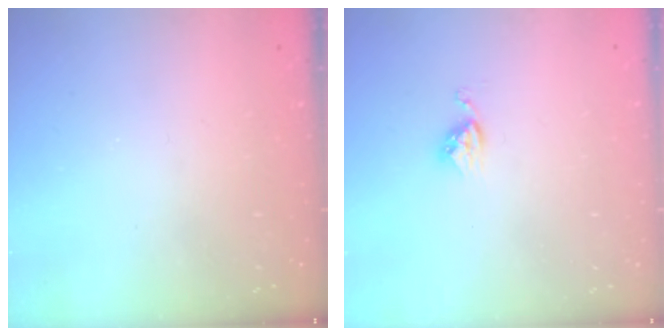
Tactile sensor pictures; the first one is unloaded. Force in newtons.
{"total": 4.0, "press": 3.9, "slide": 0.4}